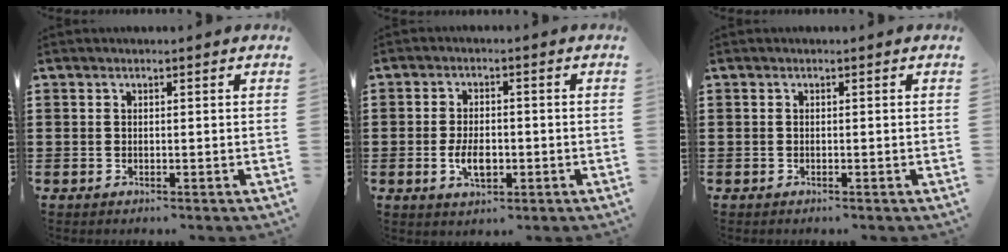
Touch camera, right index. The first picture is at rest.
{"total": 4.6, "force": [-1.1, 2.3, 3.9], "torque": [-0.084, -0.004, -0.020]}
{"total": 0.0}